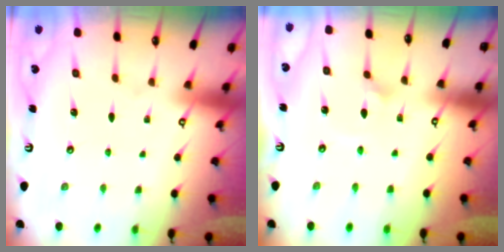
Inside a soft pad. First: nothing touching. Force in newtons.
{"total": 2.4, "press": 2.4, "slide": 0.2}